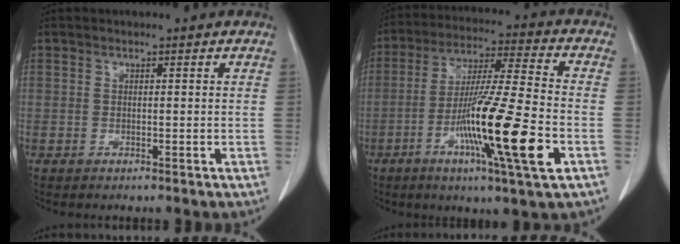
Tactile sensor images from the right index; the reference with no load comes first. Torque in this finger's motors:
{"motor_torque": [1.72, -0.42, 1.00, 0.21]}